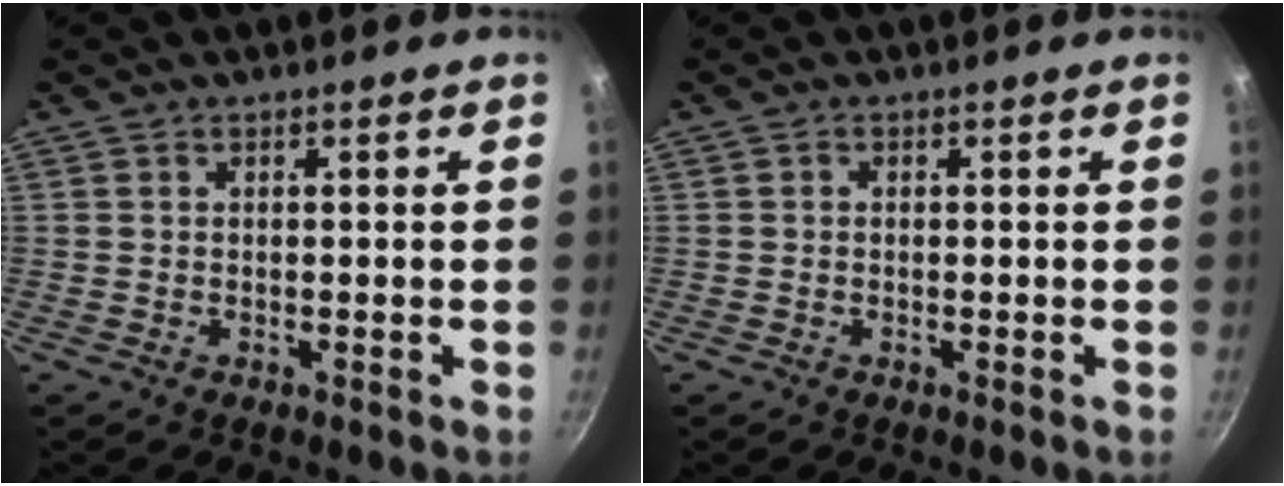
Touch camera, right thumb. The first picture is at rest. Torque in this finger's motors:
{"motor_torque": [-0.37, 0.12, 0.05, -0.01, -0.02]}